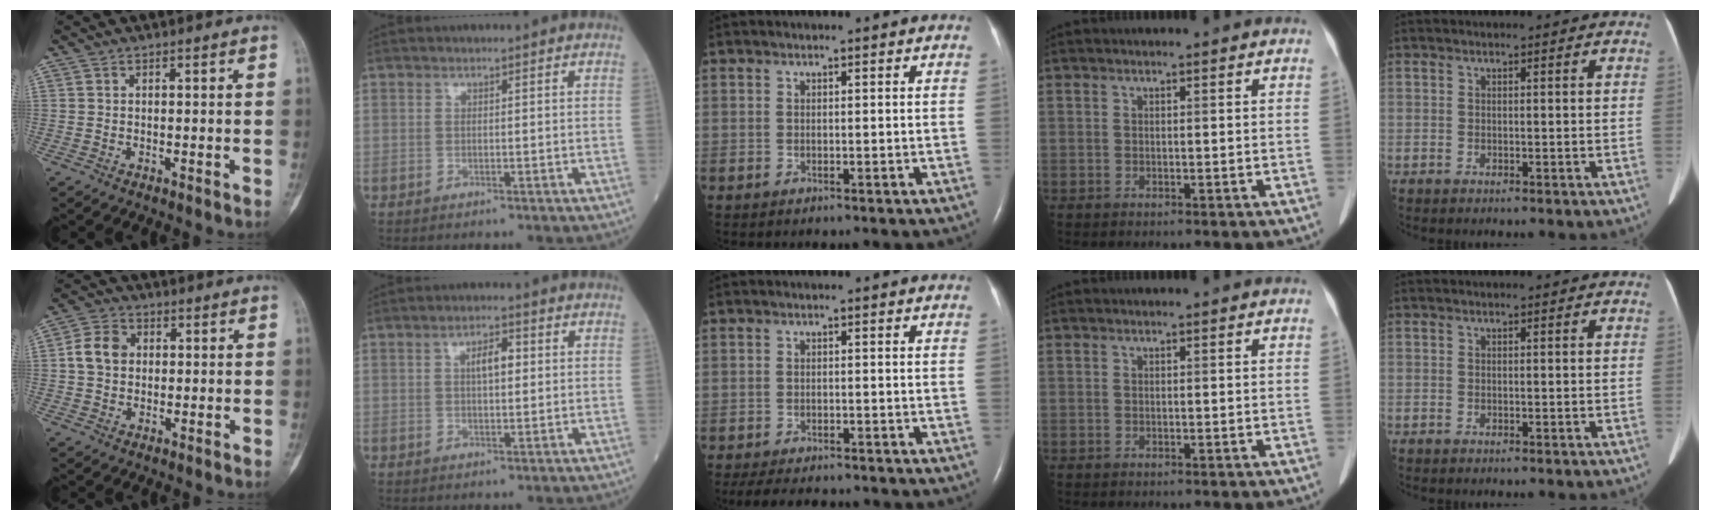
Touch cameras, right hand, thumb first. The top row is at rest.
{"thumb": {"total": 6.2, "force": [0.6, 5.0, 3.6], "torque": [-0.057, 0.012, 0.004]}, "index": {"total": 3.8, "force": [0.9, 1.4, 3.4], "torque": [-0.058, 0.007, 0.013]}, "middle": {"total": 8.3, "force": [-7.3, 2.1, 3.5], "torque": [-0.054, -0.011, -0.102]}}